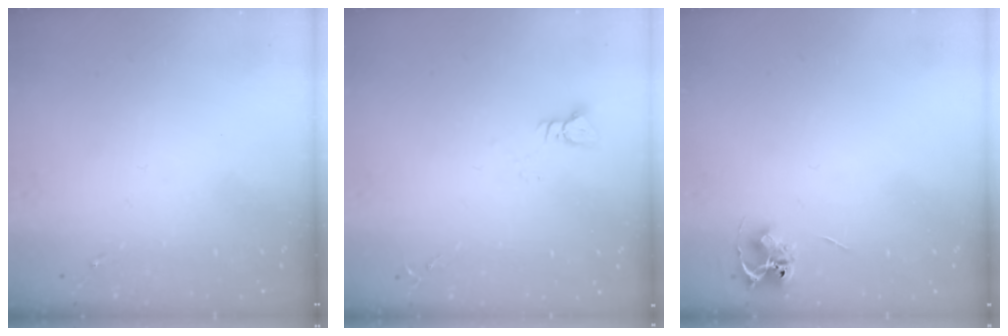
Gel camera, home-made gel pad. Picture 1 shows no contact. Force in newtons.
{"total": 3.0, "press": 3.0, "slide": 0.3}
{"total": 6.5, "press": 6.5, "slide": 0.5}